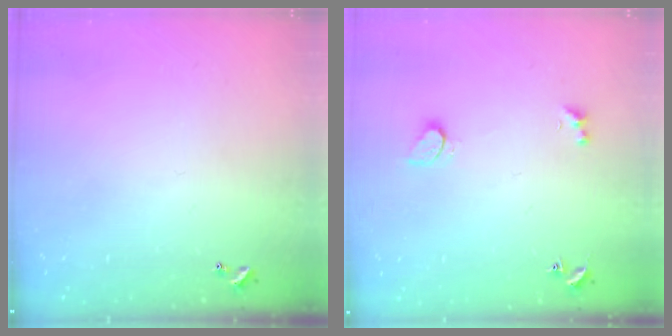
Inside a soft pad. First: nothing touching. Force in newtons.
{"total": 1.8, "press": 1.7, "slide": 0.6}